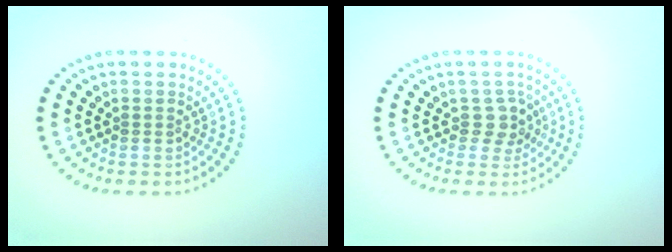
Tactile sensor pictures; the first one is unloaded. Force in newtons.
{"total": 2.1, "press": 1.8, "slide": 1.2}